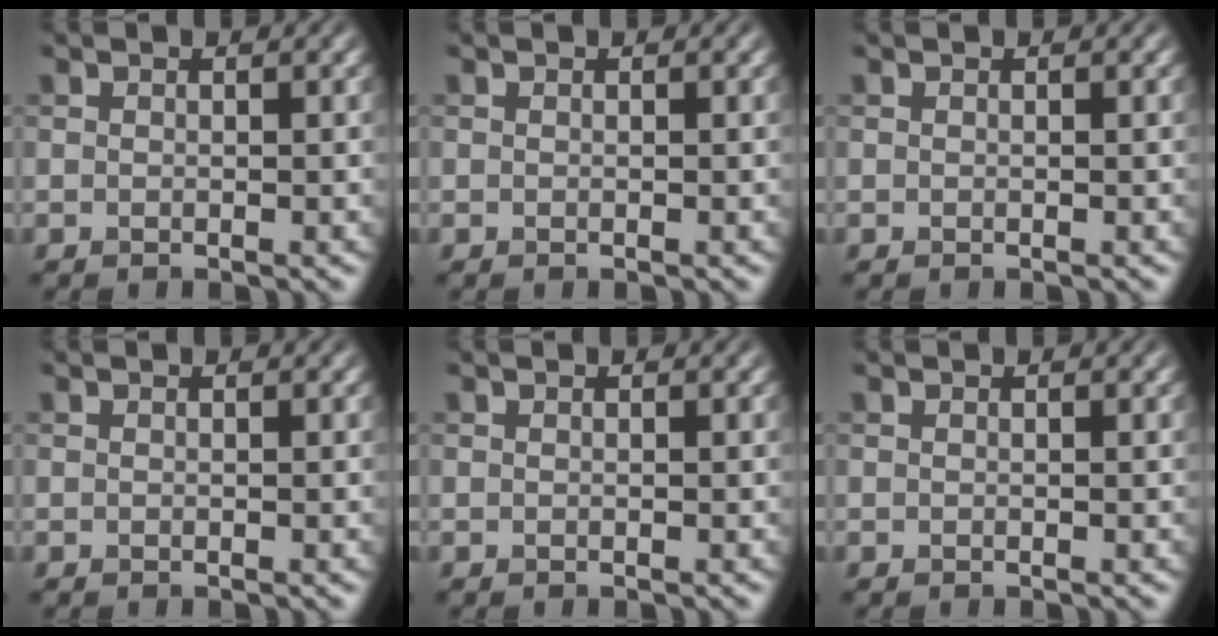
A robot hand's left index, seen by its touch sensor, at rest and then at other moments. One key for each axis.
{"total": 0.0}
{"total": 0.0}
{"total": 0.0}
{"total": 0.0}
{"total": 0.0}